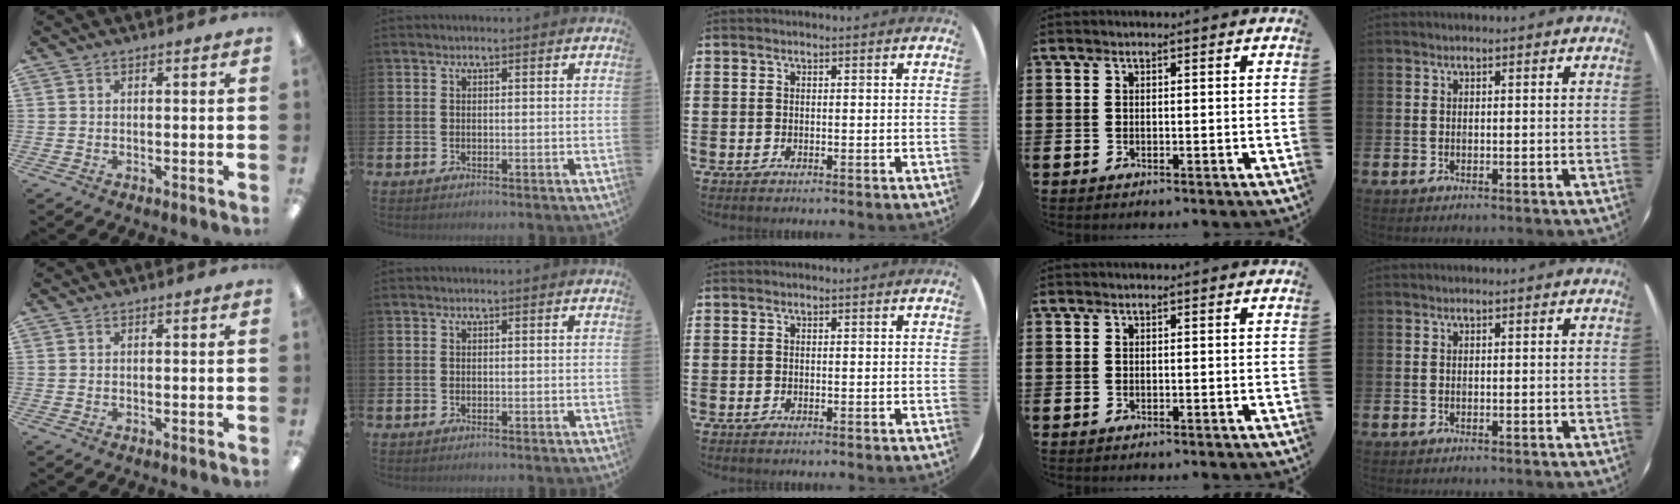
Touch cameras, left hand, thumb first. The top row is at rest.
{}